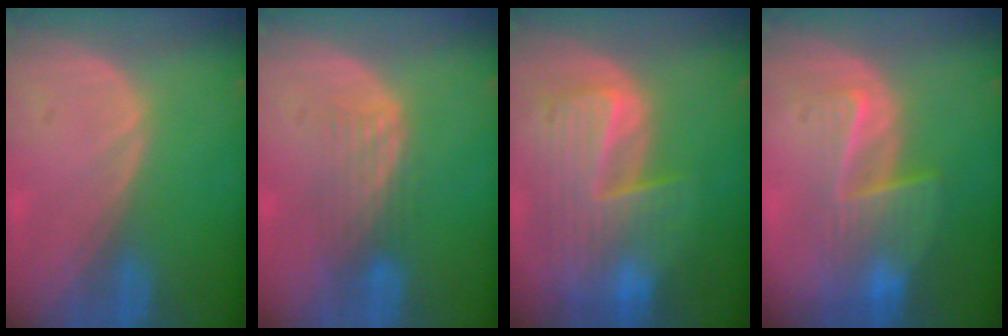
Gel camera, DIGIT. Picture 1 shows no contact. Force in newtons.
{"total": 4.4, "press": 3.7, "slide": 2.4}
{"total": 10.0, "press": 8.7, "slide": 5.0}
{"total": 6.6, "press": 6.4, "slide": 1.4}